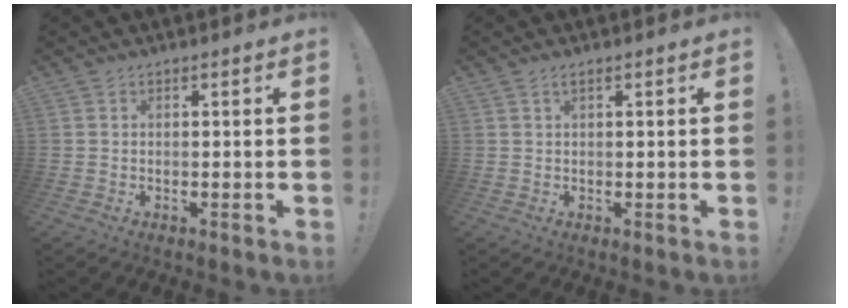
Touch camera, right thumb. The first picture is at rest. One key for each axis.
{"total": 1.4, "fx": 0.6, "fy": 0.2, "fz": 1.2, "tx": -0.021, "ty": 0.000, "tz": 0.008}